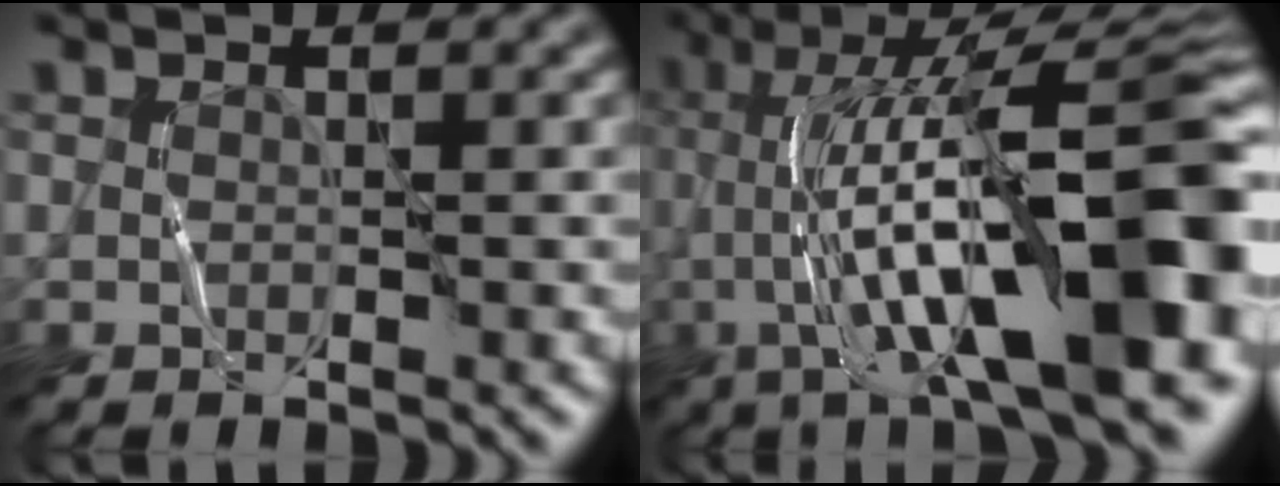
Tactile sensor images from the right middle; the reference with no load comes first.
{"total": 16.9, "force": [-2.5, 4.4, 16.1], "torque": [-0.238, 0.050, -0.038]}